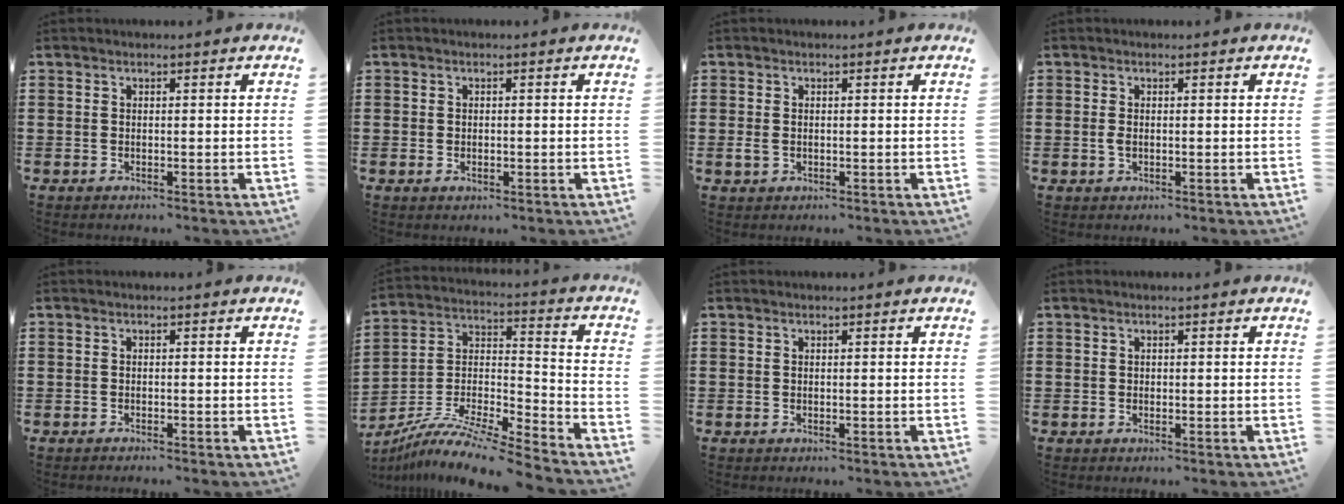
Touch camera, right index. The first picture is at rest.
{"total": 0.5, "force": [-0.1, 0.5, 0.2], "torque": [-0.004, 0.003, -0.002]}
{"total": 1.1, "force": [-0.2, 0.9, 0.7], "torque": [-0.024, 0.001, -0.007]}
{"total": 1.1, "force": [-0.2, 0.6, 0.9], "torque": [-0.025, 0.000, -0.006]}
{"total": 0.6, "force": [-0.6, 0.0, 0.1], "torque": [-0.004, -0.002, -0.013]}
{"total": 10.3, "force": [-9.2, 0.7, 4.4], "torque": [-0.085, 0.007, -0.187]}
{"total": 0.0}
{"total": 0.0}